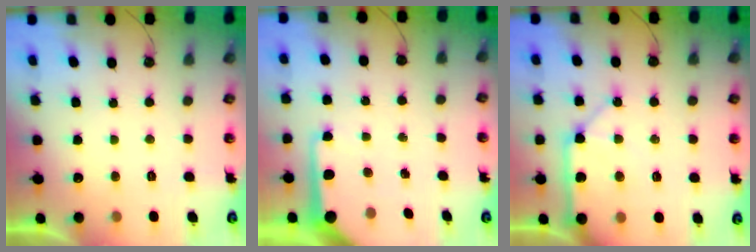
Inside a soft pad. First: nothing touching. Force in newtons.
{"total": 9.7, "press": 9.6, "slide": 1.1}
{"total": 11.6, "press": 11.4, "slide": 1.9}